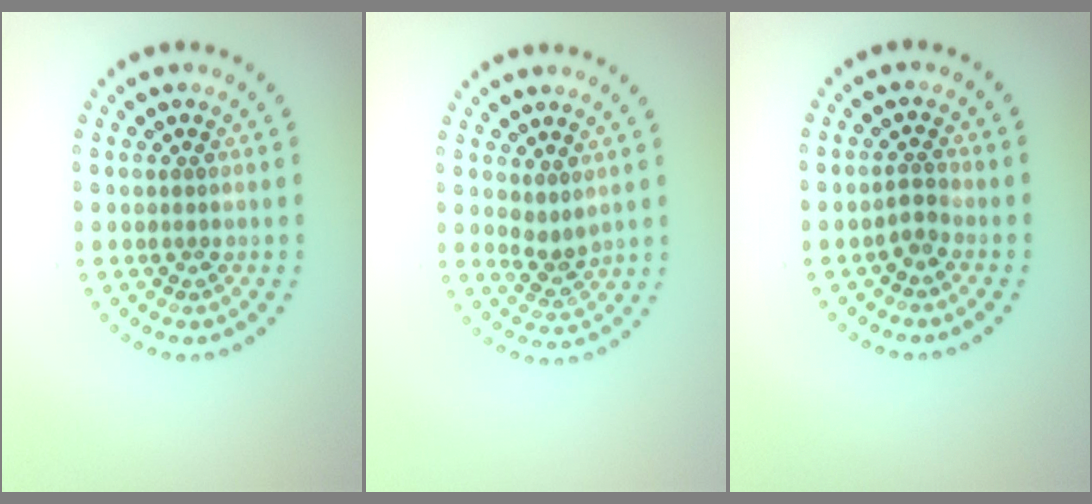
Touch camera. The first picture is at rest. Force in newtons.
{"total": 1.8, "press": 1.4, "slide": 1.1}
{"total": 1.2, "press": 1.0, "slide": 0.6}